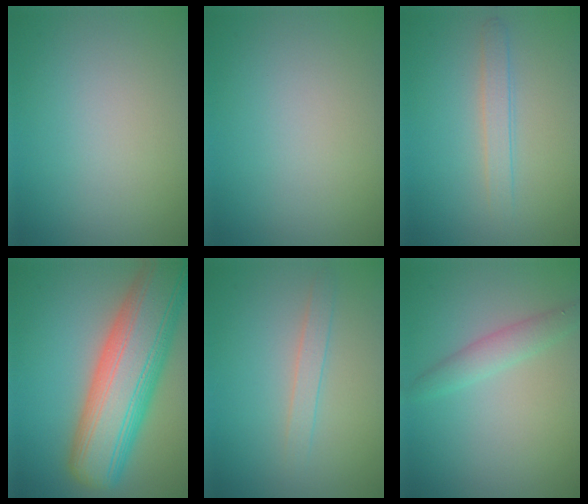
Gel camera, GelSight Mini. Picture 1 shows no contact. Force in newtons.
{"total": 0.0}
{"total": 1.8, "press": 1.8, "slide": 0.1}
{"total": 12.9, "press": 12.9, "slide": 0.8}
{"total": 1.5, "press": 1.5, "slide": 0.1}
{"total": 2.0, "press": 2.0, "slide": 0.0}